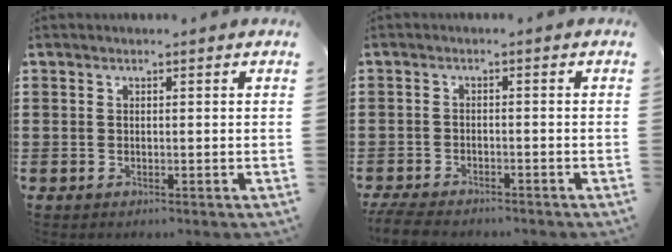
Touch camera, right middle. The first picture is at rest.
{"total": 3.2, "force": [-3.1, 0.5, 0.7], "torque": [-0.028, -0.004, -0.069]}